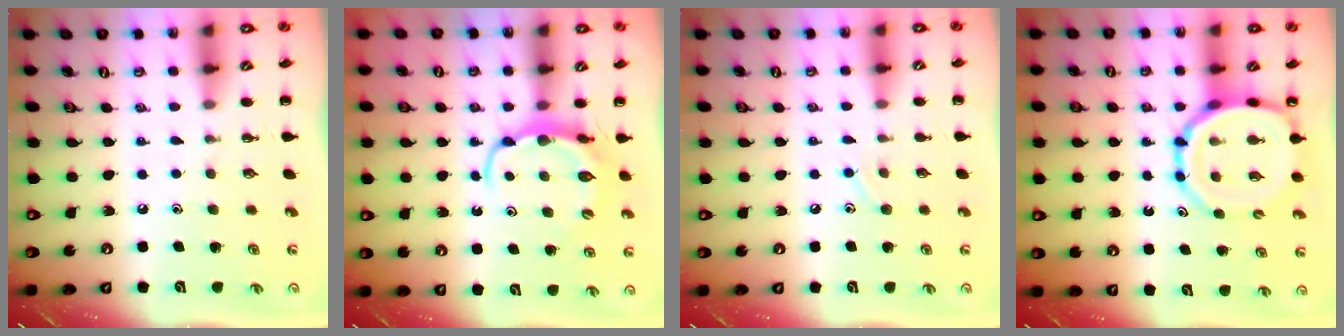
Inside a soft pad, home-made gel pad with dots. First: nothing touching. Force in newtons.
{"total": 6.2, "press": 6.1, "slide": 0.9}
{"total": 6.8, "press": 6.6, "slide": 1.7}
{"total": 12.3, "press": 11.9, "slide": 3.2}